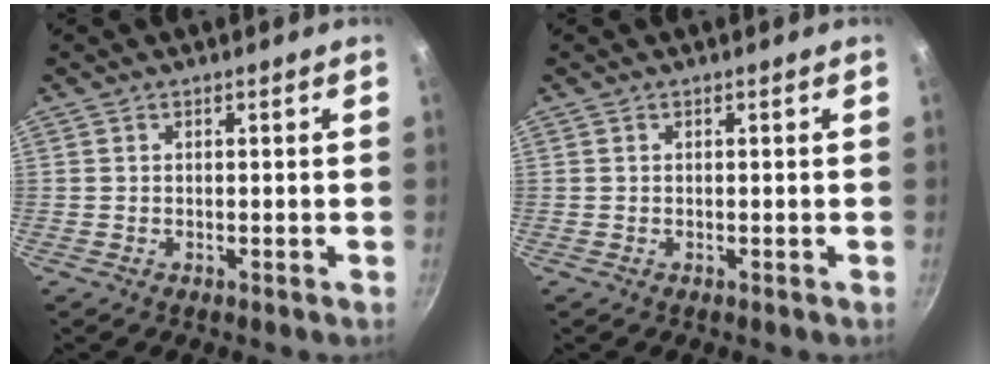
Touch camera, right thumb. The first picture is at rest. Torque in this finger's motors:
{"motor_torque": [-0.13, -0.13, 0.02, 0.01, 0.00]}